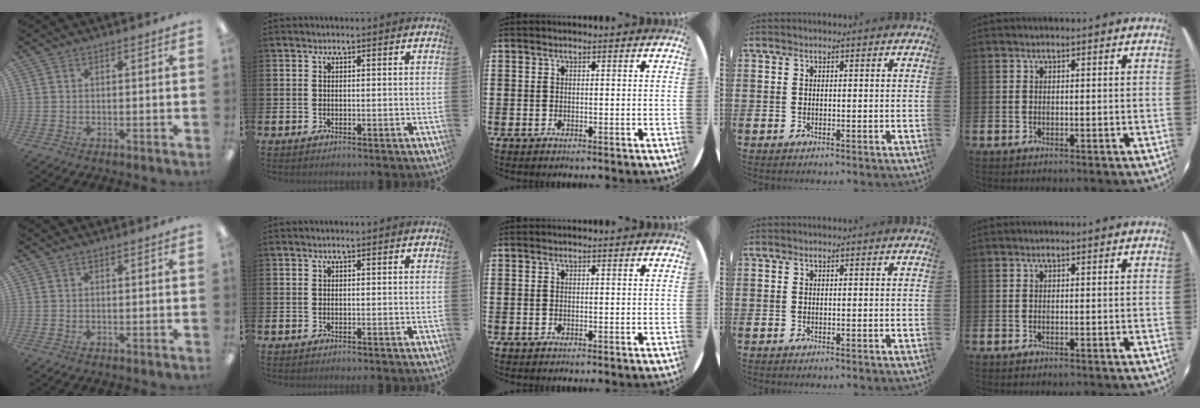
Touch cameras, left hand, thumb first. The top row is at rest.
{}